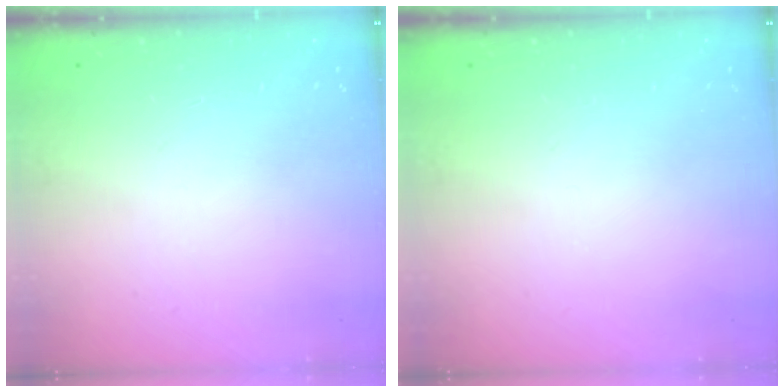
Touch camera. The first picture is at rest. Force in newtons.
{"total": 0.0}